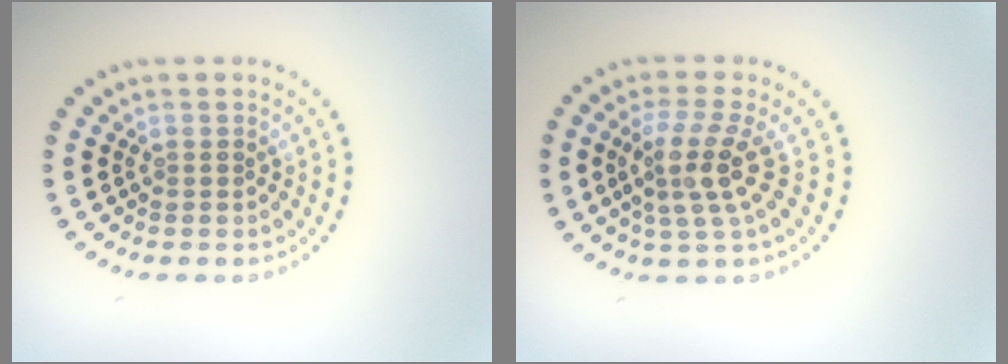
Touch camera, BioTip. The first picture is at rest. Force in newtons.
{"total": 3.8, "press": 2.8, "slide": 2.6}